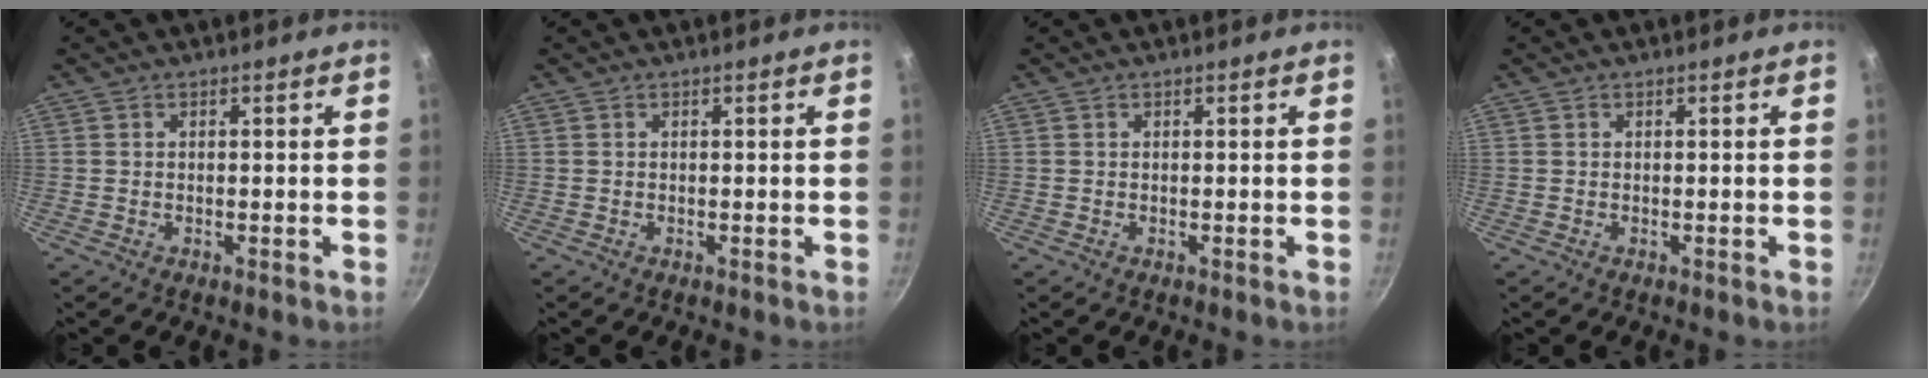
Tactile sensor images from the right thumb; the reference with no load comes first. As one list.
[{"total": 0.0}, {"total": 0.0}, {"total": 0.0}]